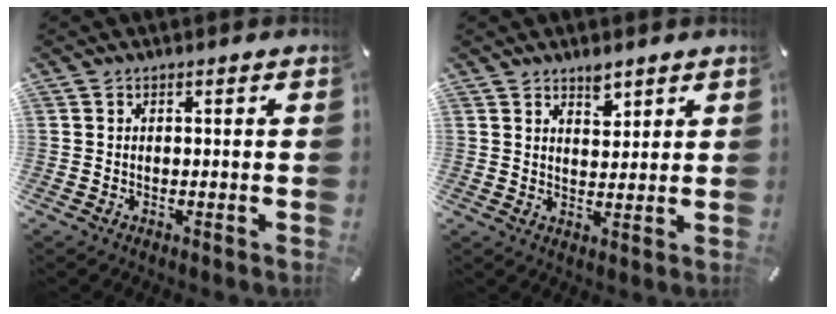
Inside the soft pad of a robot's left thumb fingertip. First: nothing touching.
{"total": 3.9, "force": [3.1, 1.9, 1.3], "torque": [-0.001, -0.024, 0.050]}